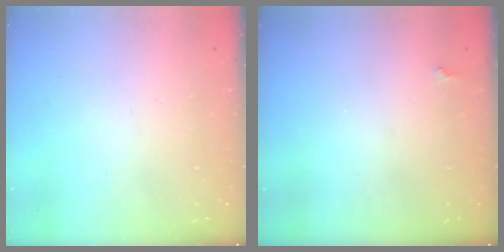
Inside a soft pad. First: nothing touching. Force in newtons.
{"total": 2.0, "press": 2.0, "slide": 0.5}